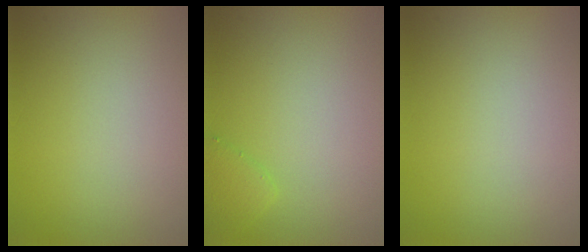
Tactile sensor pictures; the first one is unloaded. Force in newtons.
{"total": 1.5, "press": 1.5, "slide": 0.1}
{"total": 0.0}